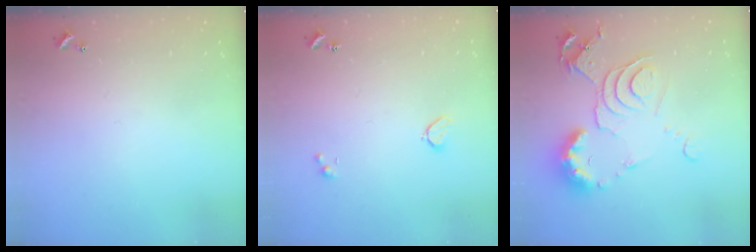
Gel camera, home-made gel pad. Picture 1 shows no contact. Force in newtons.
{"total": 2.2, "press": 2.1, "slide": 0.6}
{"total": 11.9, "press": 11.8, "slide": 1.3}